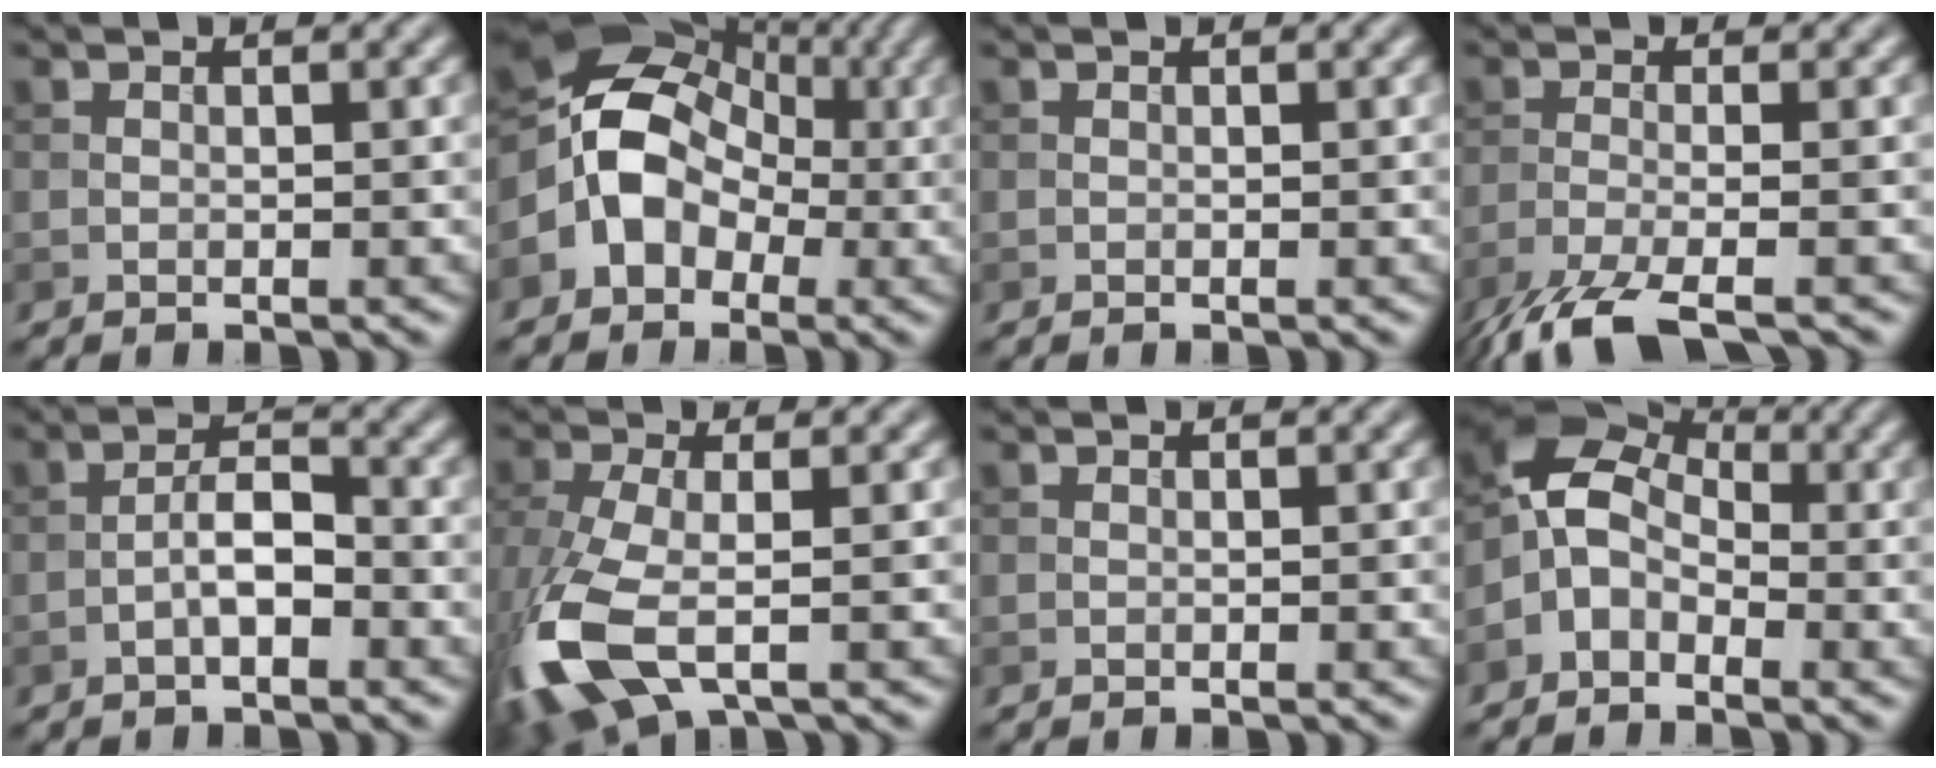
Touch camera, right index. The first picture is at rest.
{"total": 7.7, "force": [-1.4, 6.1, 4.5], "torque": [-0.064, 0.011, -0.045]}
{"total": 0.0}
{"total": 6.9, "force": [-4.8, 1.7, 4.6], "torque": [-0.084, -0.019, -0.101]}
{"total": 2.9, "force": [-1.3, 0.9, 2.4], "torque": [-0.042, 0.010, -0.028]}
{"total": 8.7, "force": [-3.3, 3.7, 7.2], "torque": [-0.183, -0.018, -0.072]}
{"total": 0.0}
{"total": 4.9, "force": [-1.6, 3.7, 2.8], "torque": [-0.048, 0.015, -0.047]}